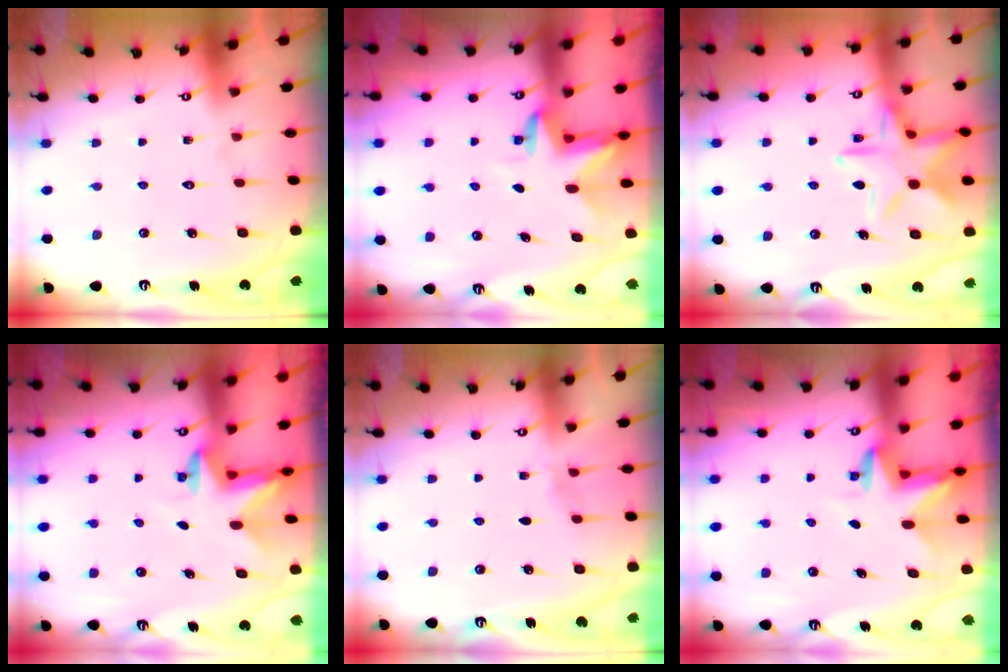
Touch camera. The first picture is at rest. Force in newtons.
{"total": 3.4, "press": 3.4, "slide": 0.2}
{"total": 14.4, "press": 14.4, "slide": 0.9}
{"total": 2.4, "press": 2.4, "slide": 0.4}
{"total": 3.7, "press": 2.9, "slide": 2.3}
{"total": 3.3, "press": 3.3, "slide": 0.1}